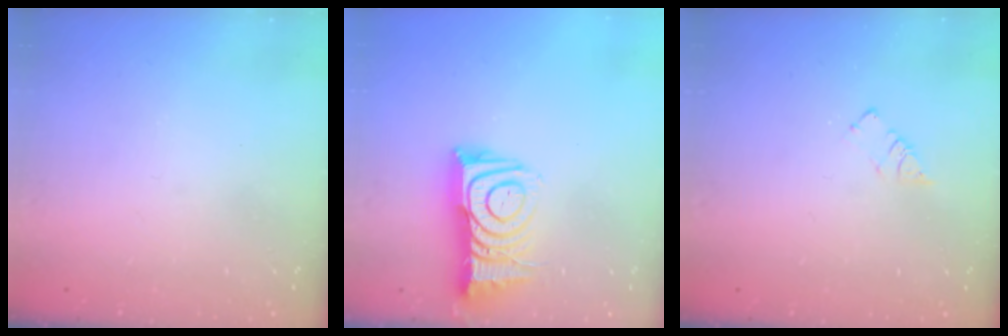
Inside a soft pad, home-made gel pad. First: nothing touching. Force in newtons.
{"total": 12.6, "press": 12.5, "slide": 1.0}
{"total": 2.6, "press": 2.6, "slide": 0.3}